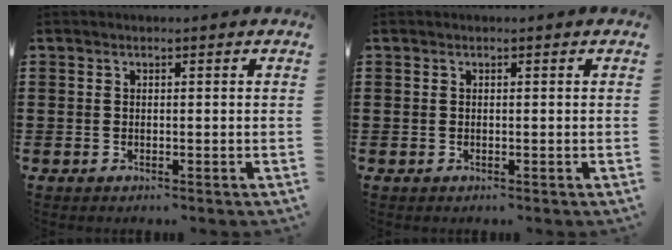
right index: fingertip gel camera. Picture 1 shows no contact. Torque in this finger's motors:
{"motor_torque": [1.22, 0.92, 0.00, -0.01]}